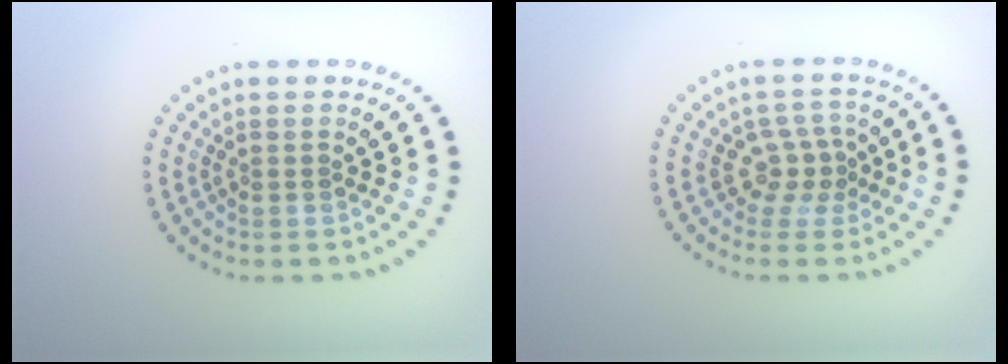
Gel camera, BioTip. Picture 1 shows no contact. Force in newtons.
{"total": 2.5, "press": 1.7, "slide": 1.8}